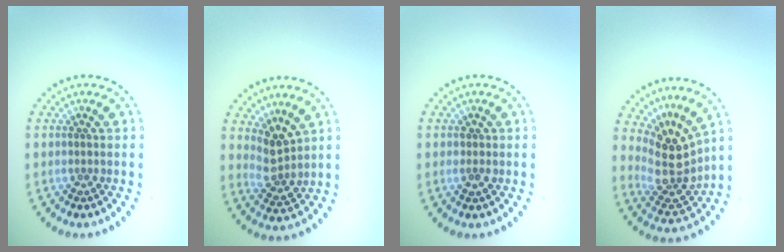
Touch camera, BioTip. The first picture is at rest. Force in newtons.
{"total": 2.7, "press": 2.0, "slide": 1.8}
{"total": 0.9, "press": 0.9, "slide": 0.2}
{"total": 4.4, "press": 3.3, "slide": 3.0}